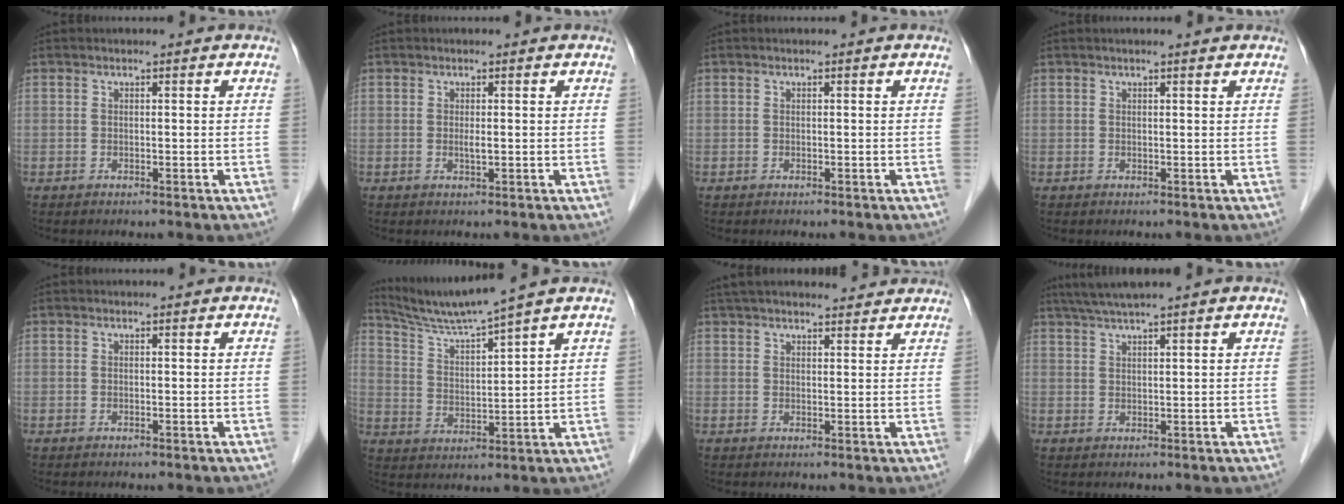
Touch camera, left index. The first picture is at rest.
{"total": 1.0, "force": [0.0, 0.1, 1.0], "torque": [-0.022, -0.003, 0.001]}
{"total": 0.0}
{"total": 1.6, "force": [1.3, -0.2, 0.9], "torque": [-0.013, 0.012, 0.021]}
{"total": 0.0}
{"total": 8.5, "force": [7.5, -2.4, 3.1], "torque": [-0.067, -0.006, 0.148]}
{"total": 13.8, "force": [12.5, 2.6, 5.2], "torque": [-0.077, 0.043, 0.177]}
{"total": 4.4, "force": [3.5, -1.0, 2.4], "torque": [-0.048, 0.017, 0.068]}